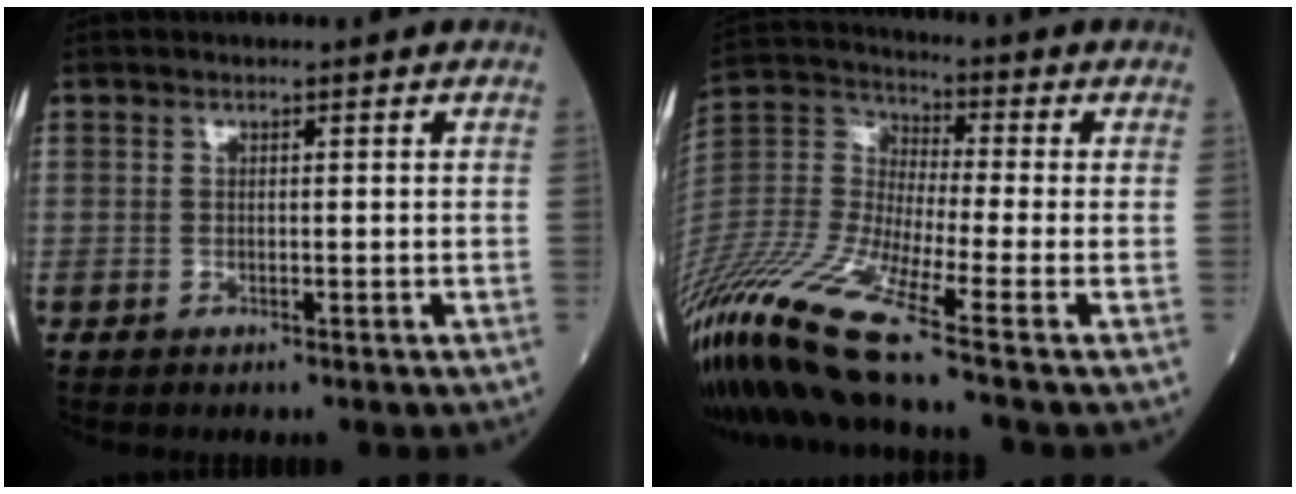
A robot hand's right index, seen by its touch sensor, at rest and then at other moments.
{"total": 17.4, "force": [-12.4, -0.9, 12.1], "torque": [-0.270, -0.020, -0.238]}